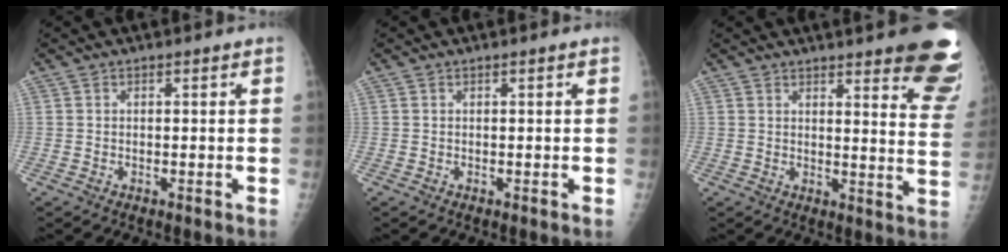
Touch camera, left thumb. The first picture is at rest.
{"total": 0.0}
{"total": 17.7, "force": [12.9, 3.6, 11.6], "torque": [-0.115, -0.077, 0.139]}